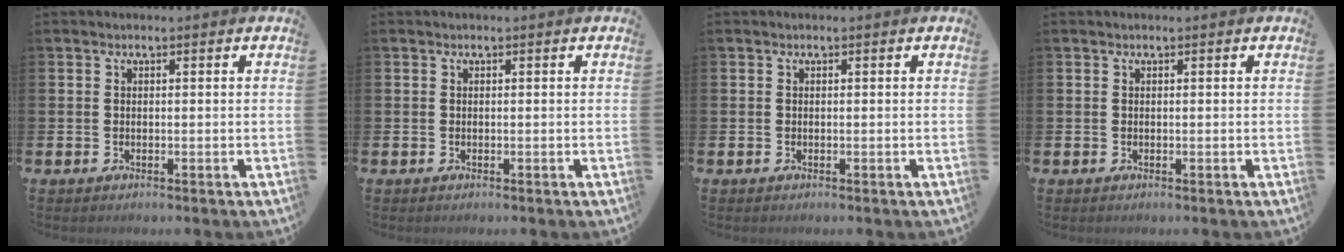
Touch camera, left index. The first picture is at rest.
{"total": 0.0}
{"total": 0.0}
{"total": 0.0}